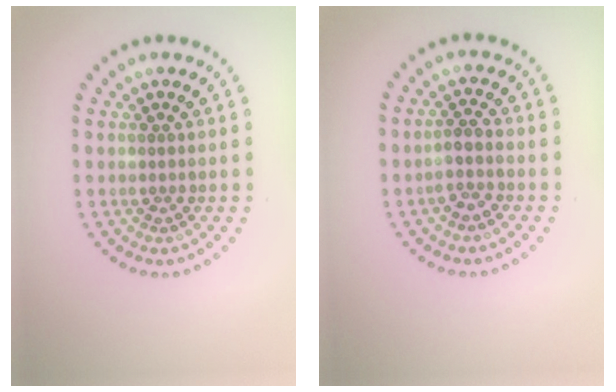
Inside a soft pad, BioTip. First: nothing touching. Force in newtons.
{"total": 1.9, "press": 1.5, "slide": 1.2}